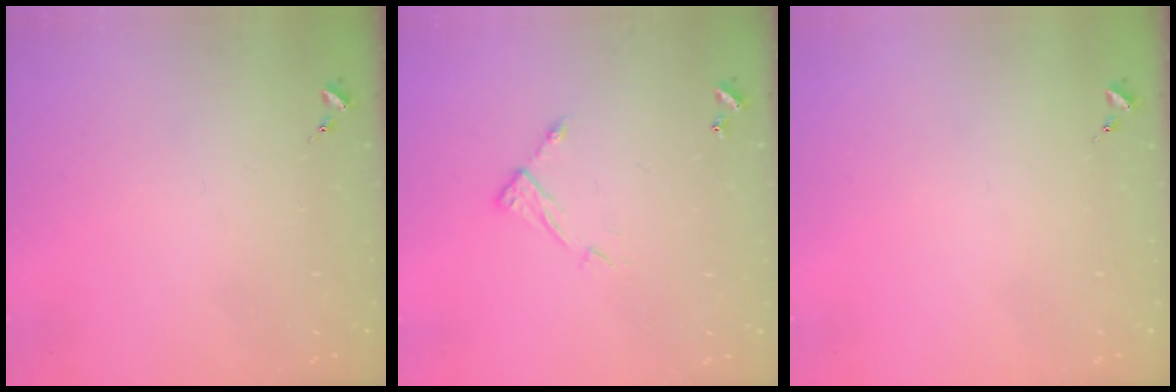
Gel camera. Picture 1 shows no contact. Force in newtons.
{"total": 6.3, "press": 6.3, "slide": 0.4}
{"total": 0.0}